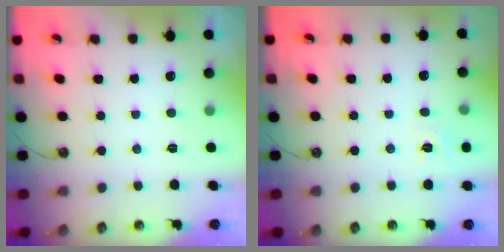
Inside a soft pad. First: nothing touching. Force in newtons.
{"total": 6.0, "press": 5.9, "slide": 0.5}